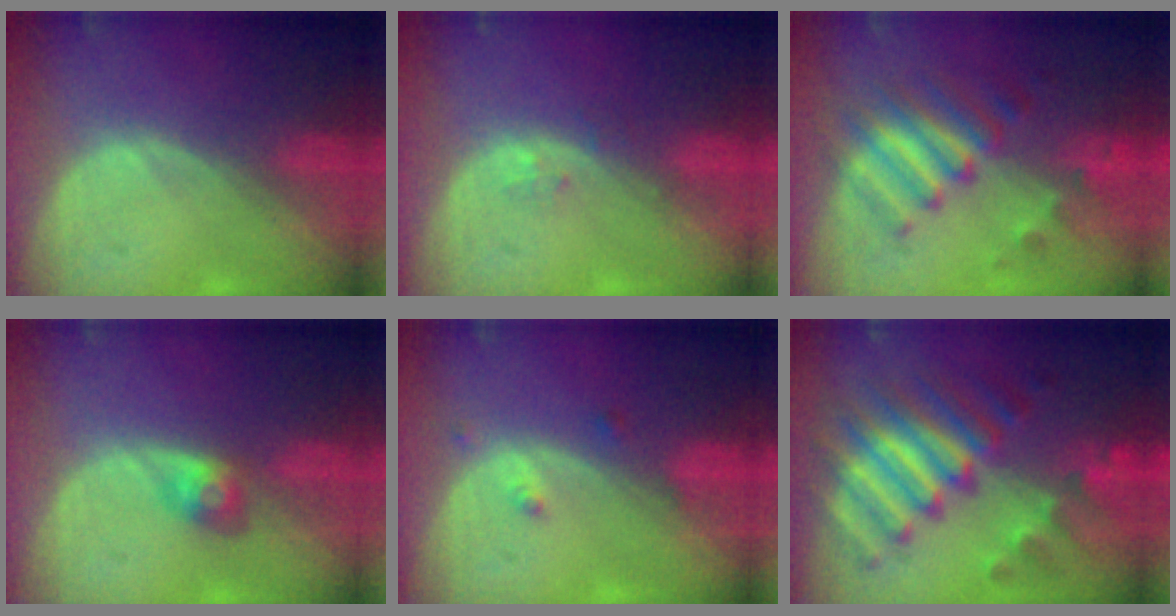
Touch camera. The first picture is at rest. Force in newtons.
{"total": 1.2, "press": 1.2, "slide": 0.1}
{"total": 7.6, "press": 7.6, "slide": 0.9}
{"total": 2.9, "press": 2.7, "slide": 1.2}
{"total": 1.6, "press": 1.5, "slide": 0.1}
{"total": 11.7, "press": 11.6, "slide": 1.0}